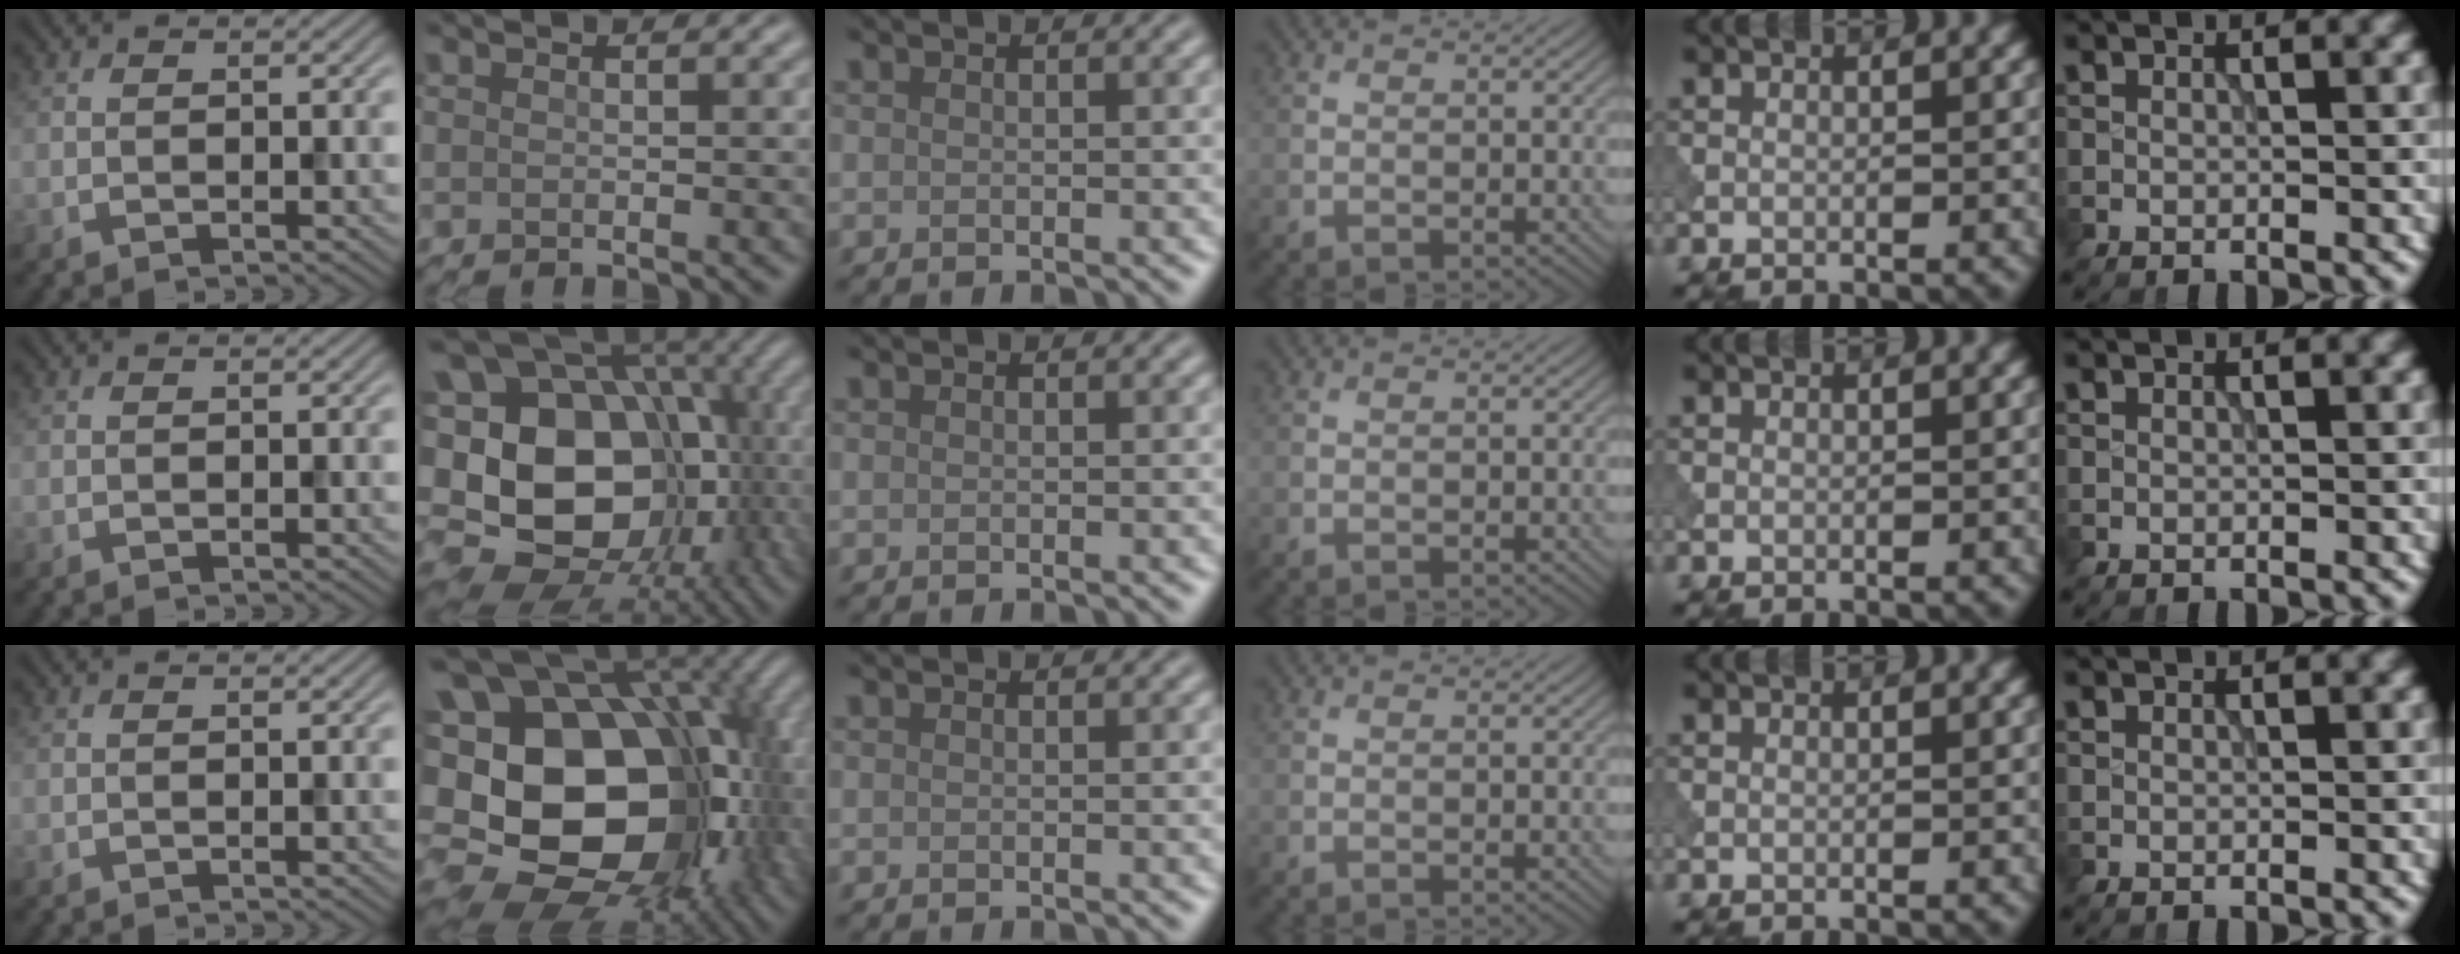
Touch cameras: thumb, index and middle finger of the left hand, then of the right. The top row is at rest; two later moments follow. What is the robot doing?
{"motion": "press", "object": "tv remote"}